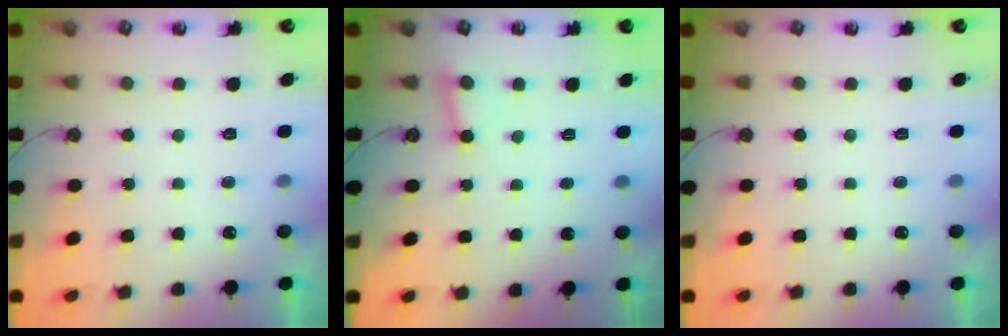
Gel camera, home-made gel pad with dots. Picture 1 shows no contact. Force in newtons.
{"total": 2.8, "press": 2.7, "slide": 0.6}
{"total": 0.0}